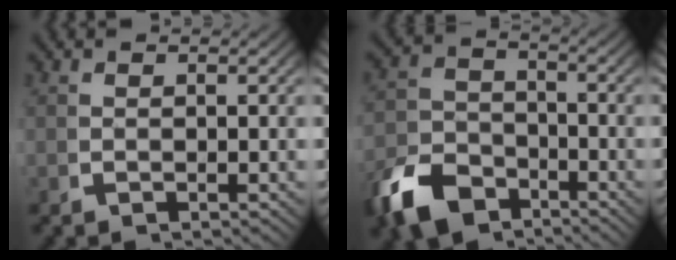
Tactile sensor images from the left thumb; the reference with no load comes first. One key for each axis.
{"total": 8.8, "fx": -5.4, "fy": 5.9, "fz": 3.8, "tx": -0.061, "ty": -0.035, "tz": -0.083}